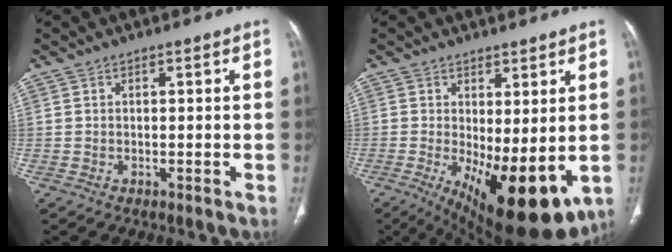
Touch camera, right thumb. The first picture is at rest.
{"total": 15.9, "force": [-3.1, 6.2, 14.3], "torque": [-0.213, -0.030, -0.023]}